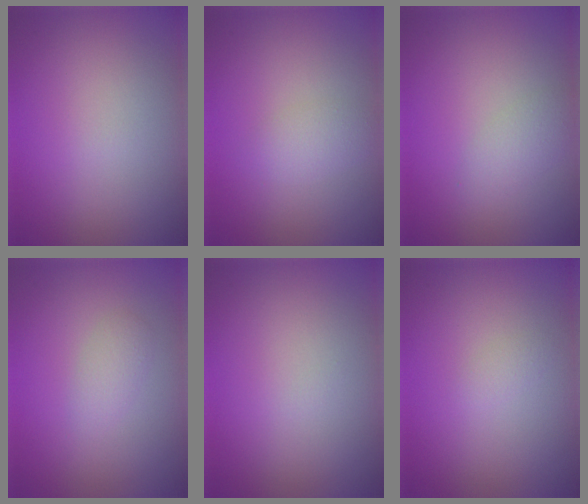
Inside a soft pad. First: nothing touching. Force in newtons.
{"total": 1.6, "press": 1.6, "slide": 0.1}
{"total": 1.5, "press": 1.5, "slide": 0.1}
{"total": 1.2, "press": 1.2, "slide": 0.0}
{"total": 0.0}
{"total": 0.6, "press": 0.6, "slide": 0.1}